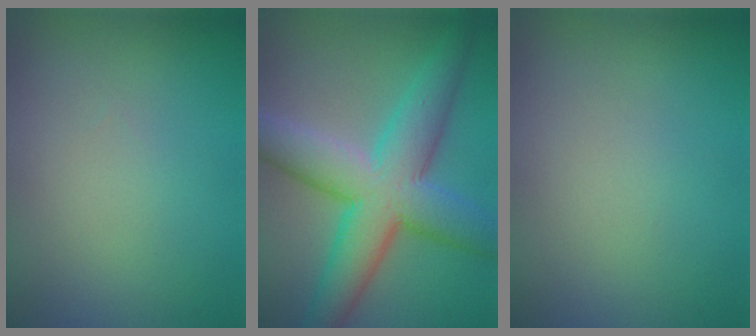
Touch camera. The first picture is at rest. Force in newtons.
{"total": 9.8, "press": 9.8, "slide": 0.3}
{"total": 0.0}